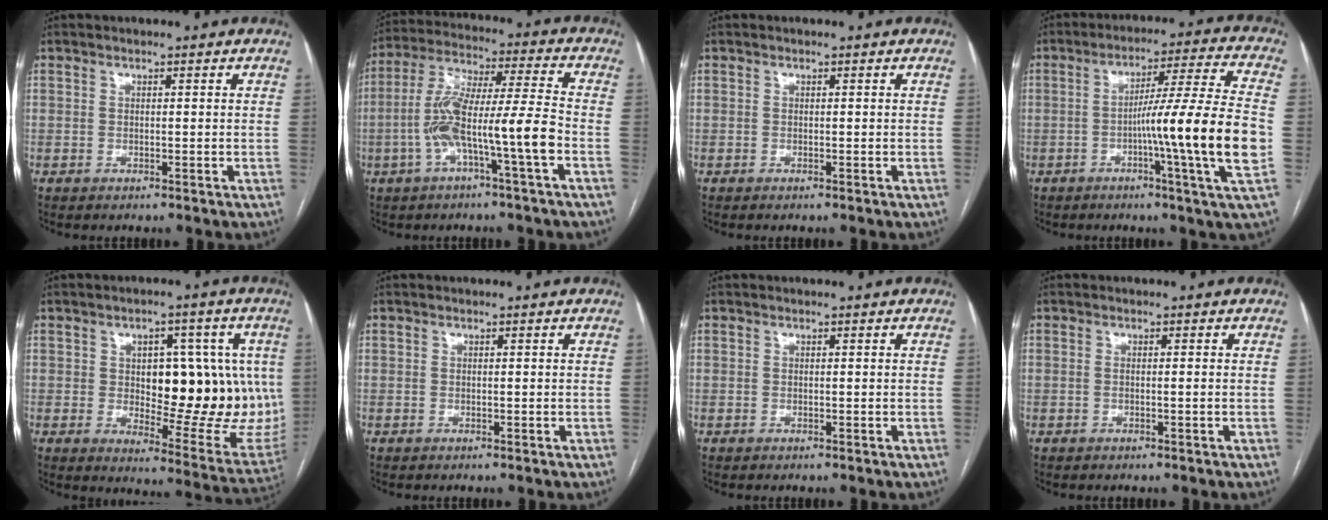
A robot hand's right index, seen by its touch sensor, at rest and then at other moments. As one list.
[{"total": 12.4, "force": [-4.1, 0.2, 11.7], "torque": [-0.232, 0.023, -0.076]}, {"total": 0.0}, {"total": 15.4, "force": [-3.1, -2.2, 14.9], "torque": [-0.234, -0.004, -0.058]}, {"total": 18.6, "force": [1.0, 8.2, 16.6], "torque": [-0.186, 0.009, 0.032]}, {"total": 0.0}, {"total": 0.0}, {"total": 0.7, "force": [-0.1, 0.0, 0.7], "torque": [-0.013, 0.000, -0.001]}]